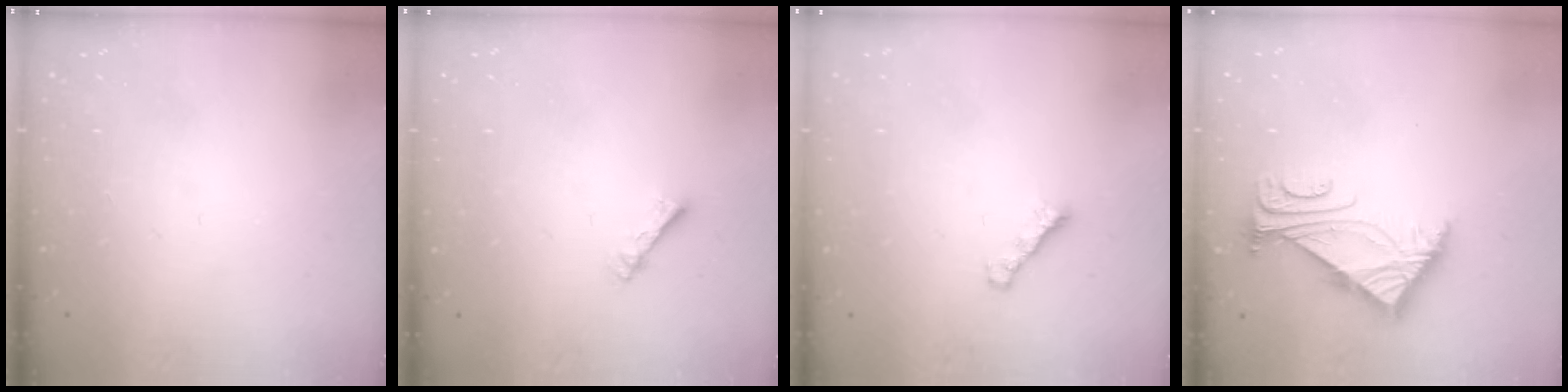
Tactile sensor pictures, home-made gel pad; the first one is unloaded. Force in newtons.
{"total": 2.4, "press": 2.4, "slide": 0.4}
{"total": 1.6, "press": 1.4, "slide": 0.6}
{"total": 5.4, "press": 5.3, "slide": 0.9}